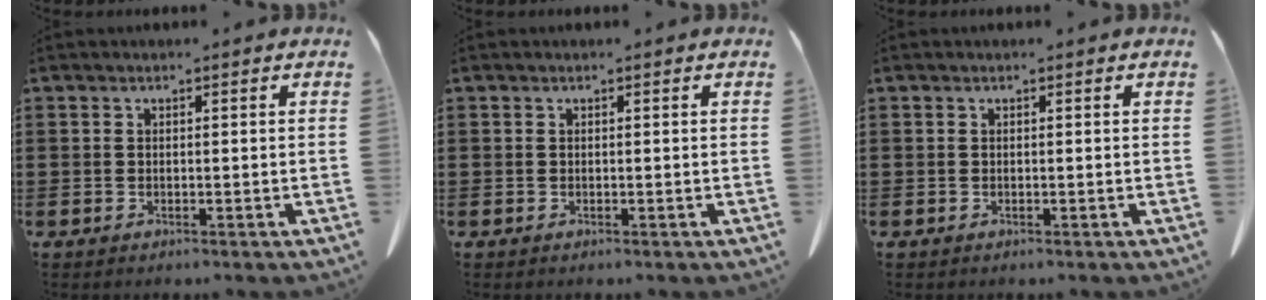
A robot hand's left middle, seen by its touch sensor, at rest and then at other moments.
{"total": 0.0}
{"total": 0.0}